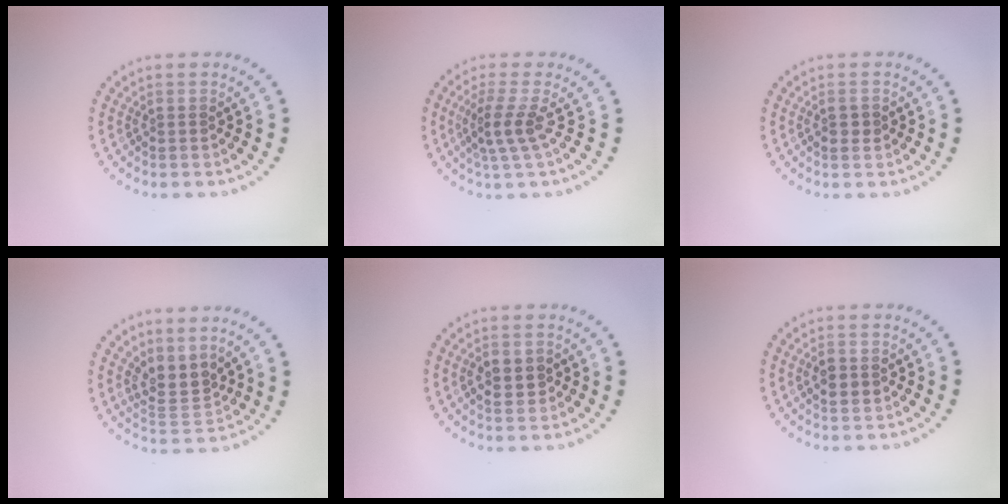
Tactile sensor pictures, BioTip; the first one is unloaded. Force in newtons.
{"total": 2.5, "press": 1.9, "slide": 1.7}
{"total": 1.2, "press": 1.2, "slide": 0.2}
{"total": 3.0, "press": 2.5, "slide": 1.7}
{"total": 2.6, "press": 2.6, "slide": 0.0}
{"total": 1.8, "press": 1.7, "slide": 0.2}